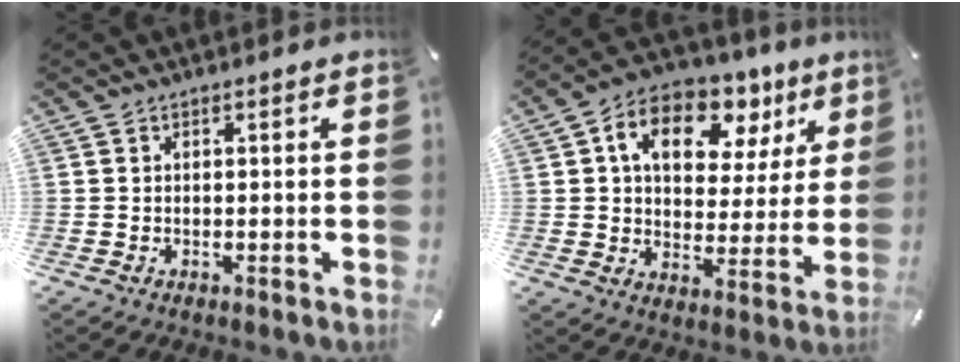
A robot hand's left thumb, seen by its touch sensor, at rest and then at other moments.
{"total": 13.7, "force": [6.4, 9.5, 7.5], "torque": [-0.106, -0.031, 0.111]}